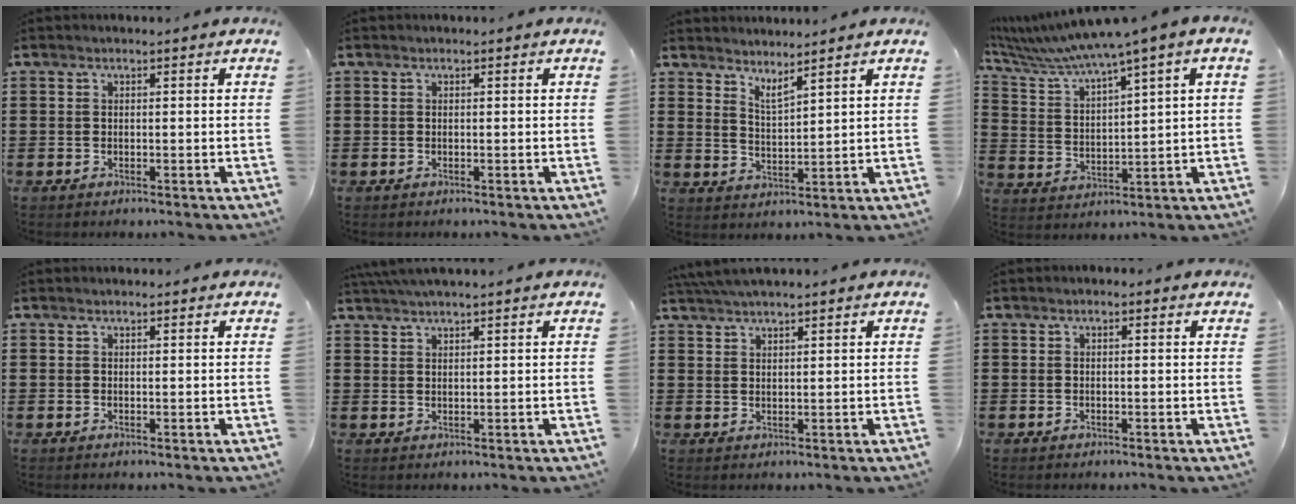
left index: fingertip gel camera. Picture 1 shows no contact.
{"total": 0.0}
{"total": 3.2, "force": [3.1, -0.3, 0.6], "torque": [-0.019, -0.011, 0.057]}
{"total": 5.8, "force": [4.6, -0.8, 3.5], "torque": [-0.089, -0.037, 0.072]}
{"total": 0.9, "force": [0.7, 0.2, 0.4], "torque": [-0.008, 0.002, 0.014]}
{"total": 2.6, "force": [2.4, 0.0, 0.9], "torque": [-0.023, 0.000, 0.046]}
{"total": 3.5, "force": [3.2, 0.3, 1.4], "torque": [-0.036, -0.001, 0.062]}
{"total": 0.7, "force": [0.3, 0.1, 0.6], "torque": [-0.012, 0.002, 0.006]}